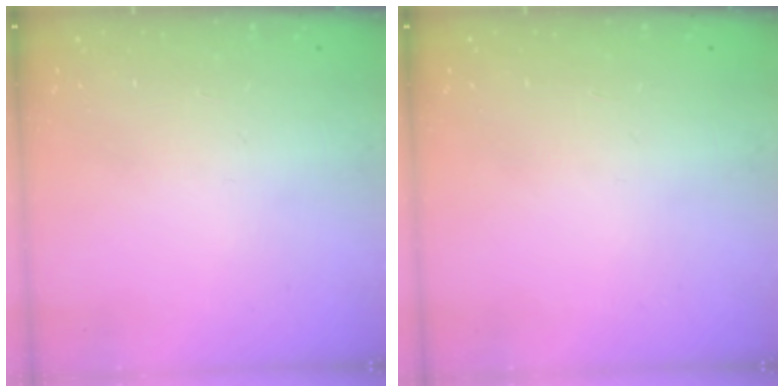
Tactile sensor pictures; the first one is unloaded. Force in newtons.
{"total": 0.0}